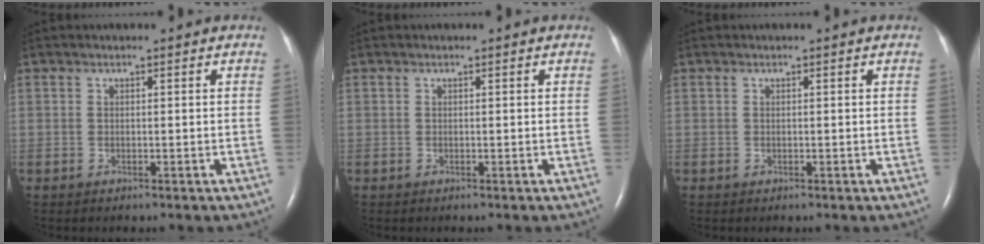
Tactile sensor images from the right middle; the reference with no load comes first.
{"total": 0.0}
{"total": 0.0}